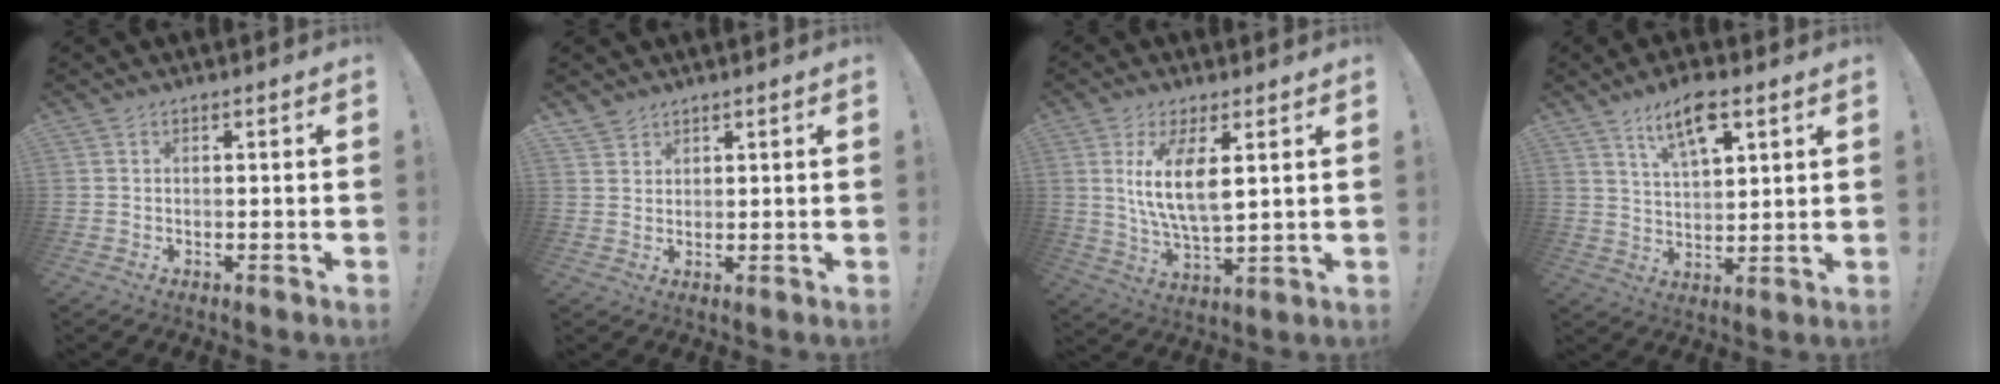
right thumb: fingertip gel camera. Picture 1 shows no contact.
{"total": 2.6, "force": [2.3, 1.2, 0.1], "torque": [0.008, -0.020, 0.041]}
{"total": 11.3, "force": [3.7, 3.9, 10.0], "torque": [-0.186, -0.022, 0.060]}
{"total": 10.4, "force": [5.9, 4.0, 7.6], "torque": [-0.116, -0.020, 0.101]}